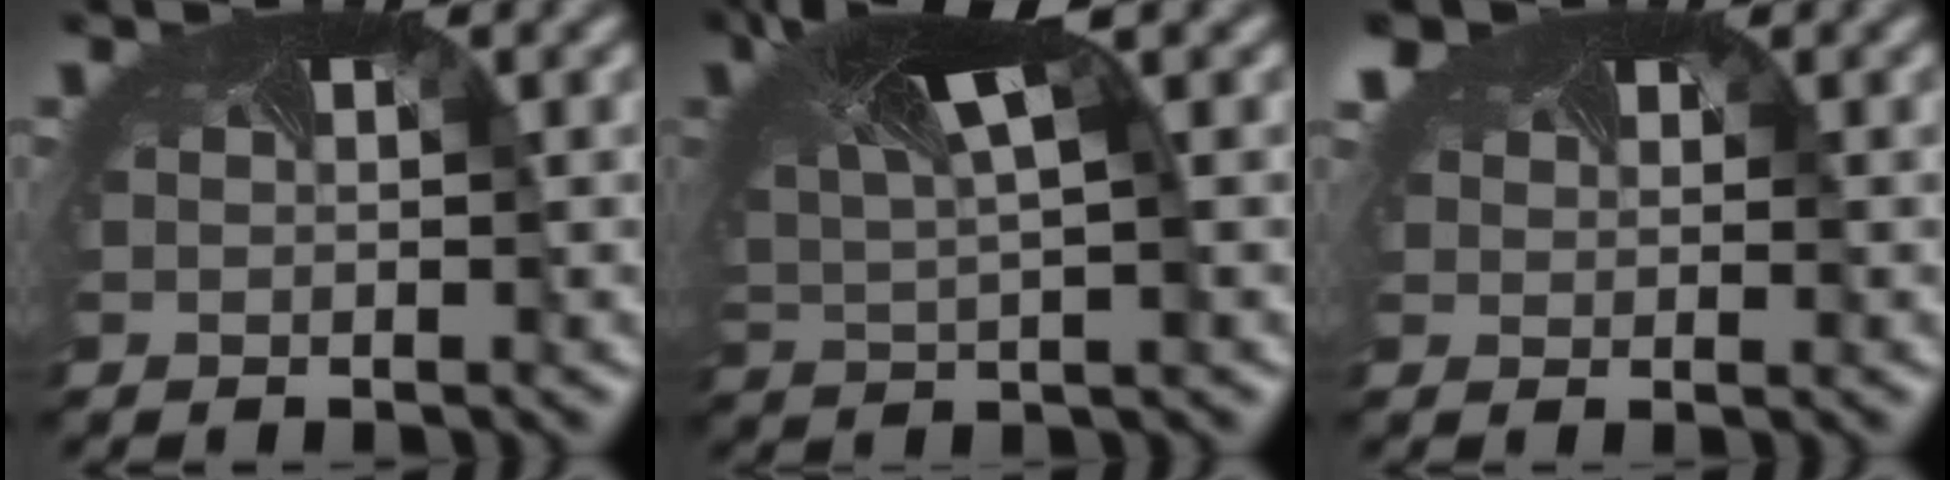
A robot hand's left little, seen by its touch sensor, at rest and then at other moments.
{"total": 6.3, "force": [2.9, 1.7, 5.3], "torque": [-0.135, -0.001, 0.062]}
{"total": 2.2, "force": [2.0, 0.8, 0.0], "torque": [-0.027, -0.004, 0.031]}